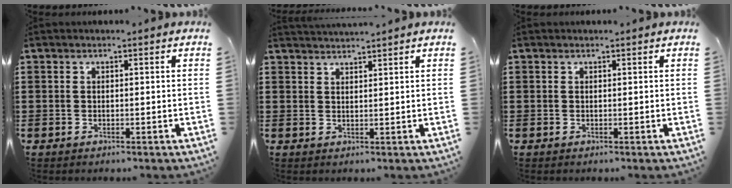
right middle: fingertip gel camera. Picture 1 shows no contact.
{"total": 1.9, "force": [1.9, -0.1, 0.0], "torque": [-0.004, 0.002, 0.036]}
{"total": 0.0}